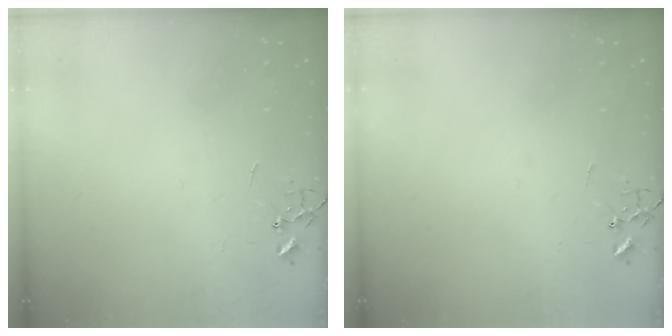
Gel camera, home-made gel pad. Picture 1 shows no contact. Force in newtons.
{"total": 0.0}